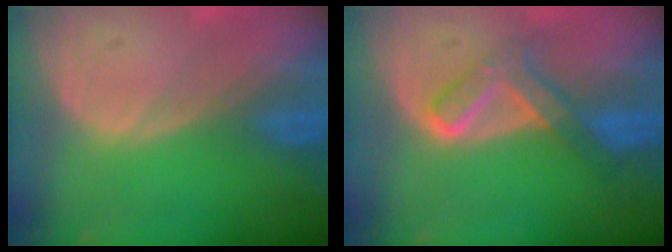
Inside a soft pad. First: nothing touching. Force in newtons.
{"total": 5.7, "press": 5.6, "slide": 1.0}